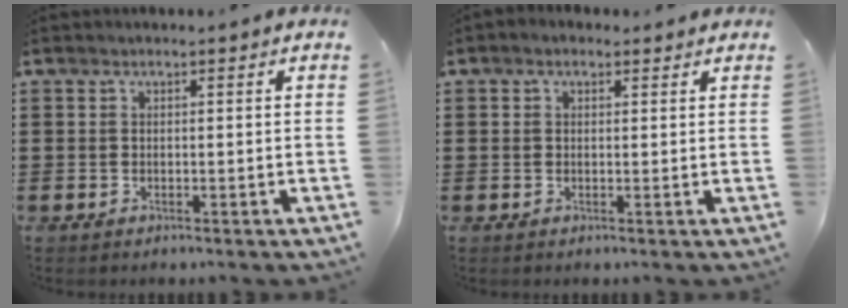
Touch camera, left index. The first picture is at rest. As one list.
[{"total": 1.1, "force": [0.6, 0.8, 0.5], "torque": [-0.011, 0.008, 0.010]}]